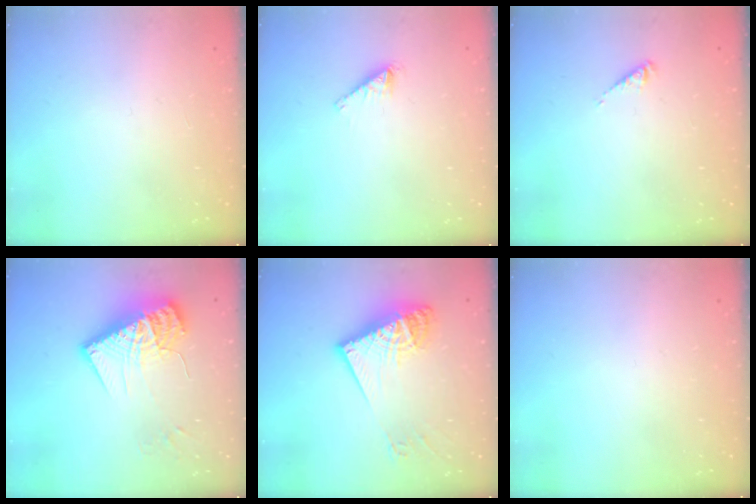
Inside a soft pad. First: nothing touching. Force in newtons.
{"total": 1.2, "press": 1.2, "slide": 0.1}
{"total": 1.1, "press": 1.0, "slide": 0.3}
{"total": 18.3, "press": 18.2, "slide": 1.2}
{"total": 16.5, "press": 16.4, "slide": 1.9}
{"total": 0.0}